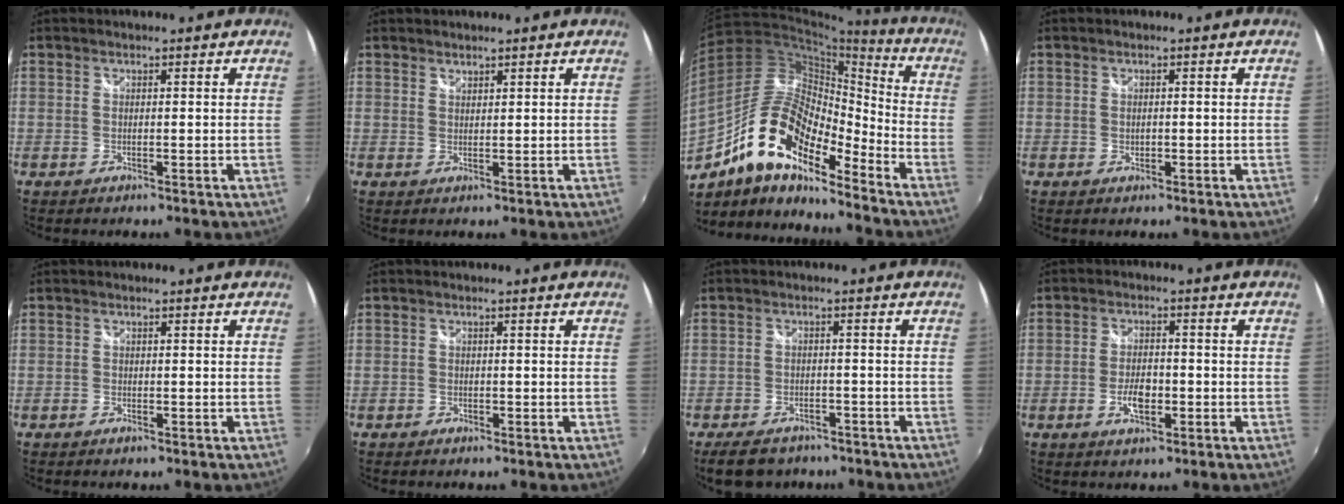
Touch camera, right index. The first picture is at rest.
{"total": 1.0, "force": [1.0, 0.3, 0.1], "torque": [0.000, 0.001, 0.018]}
{"total": 17.8, "force": [-11.5, 6.0, 12.1], "torque": [-0.222, 0.000, -0.232]}
{"total": 0.9, "force": [-0.1, 0.8, 0.5], "torque": [-0.007, -0.001, -0.002]}
{"total": 0.5, "force": [-0.5, -0.2, 0.2], "torque": [0.000, -0.002, -0.013]}
{"total": 0.6, "force": [-0.6, 0.1, 0.0], "torque": [0.001, 0.001, -0.013]}
{"total": 9.3, "force": [-7.1, 5.0, 3.4], "torque": [-0.087, 0.001, -0.105]}
{"total": 5.3, "force": [-1.8, 2.6, 4.2], "torque": [-0.086, -0.001, -0.029]}